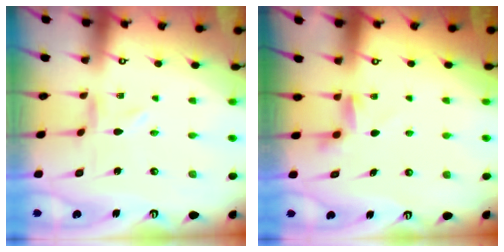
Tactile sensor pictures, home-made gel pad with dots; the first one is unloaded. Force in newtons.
{"total": 4.1, "press": 4.0, "slide": 0.5}